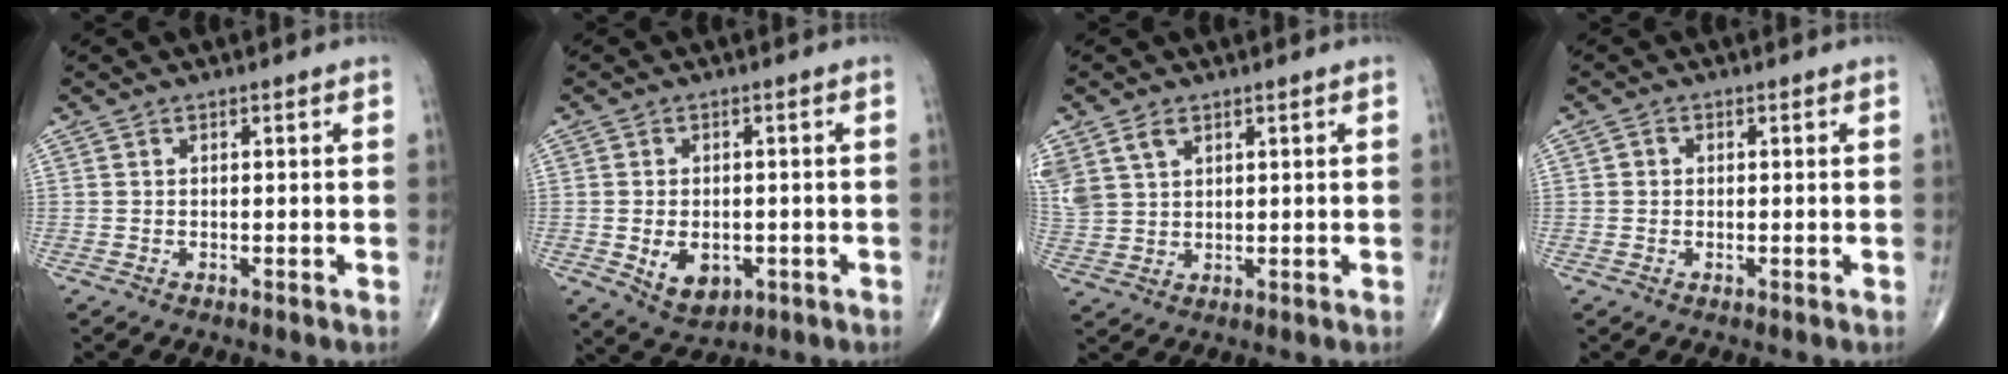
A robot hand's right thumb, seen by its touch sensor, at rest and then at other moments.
{"total": 6.9, "force": [-1.6, 4.7, 4.8], "torque": [-0.056, -0.001, -0.012]}
{"total": 8.4, "force": [4.1, 5.8, 4.5], "torque": [-0.106, 0.000, 0.093]}
{"total": 1.3, "force": [0.1, 1.2, 0.5], "torque": [-0.004, 0.003, 0.000]}